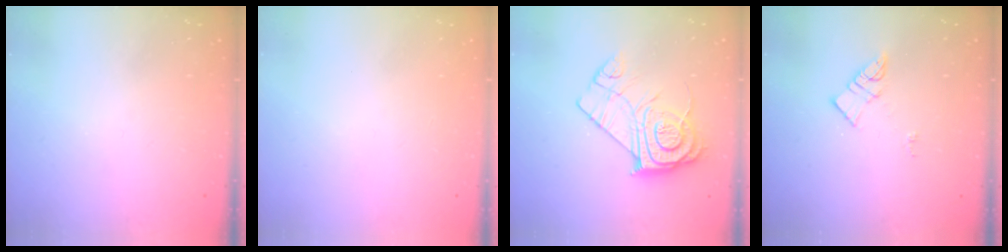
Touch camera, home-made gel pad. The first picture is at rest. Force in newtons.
{"total": 1.5, "press": 1.5, "slide": 0.1}
{"total": 13.5, "press": 13.5, "slide": 1.0}
{"total": 6.2, "press": 6.2, "slide": 0.2}